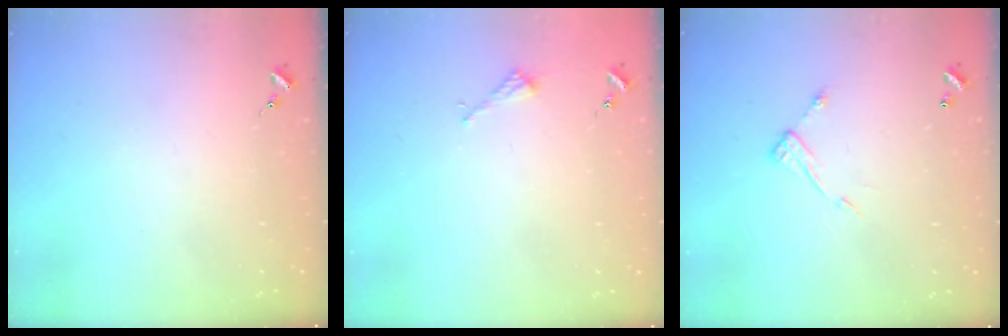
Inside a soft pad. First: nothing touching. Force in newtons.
{"total": 2.2, "press": 2.2, "slide": 0.2}
{"total": 7.5, "press": 7.5, "slide": 0.2}